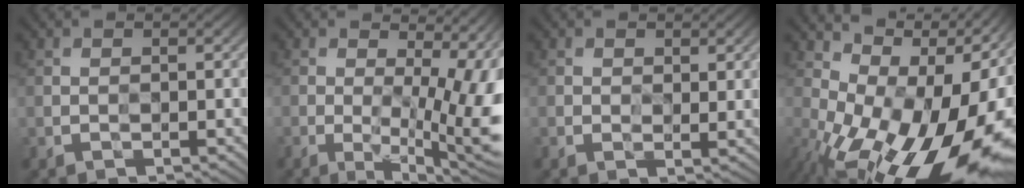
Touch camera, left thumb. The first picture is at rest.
{"total": 11.8, "force": [-1.6, 4.3, 10.9], "torque": [-0.123, 0.006, -0.021]}
{"total": 2.2, "force": [0.9, 1.3, 1.6], "torque": [-0.023, 0.001, 0.015]}
{"total": 16.3, "force": [-2.2, 8.8, 13.6], "torque": [-0.186, 0.004, -0.027]}